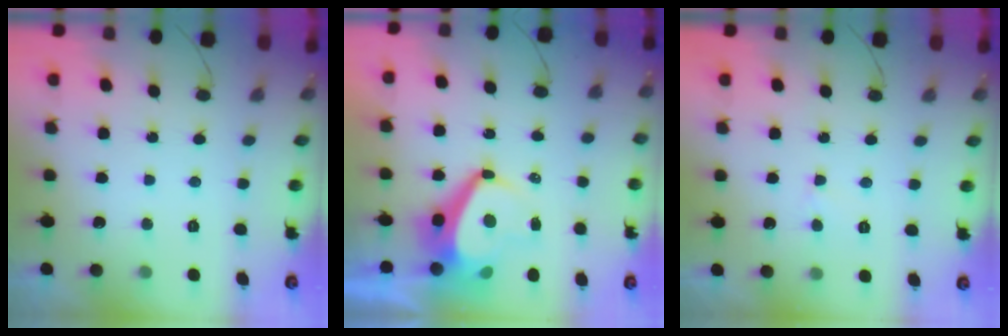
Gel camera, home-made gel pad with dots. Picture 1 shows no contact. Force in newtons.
{"total": 7.6, "press": 7.5, "slide": 0.9}
{"total": 3.9, "press": 3.9, "slide": 0.4}